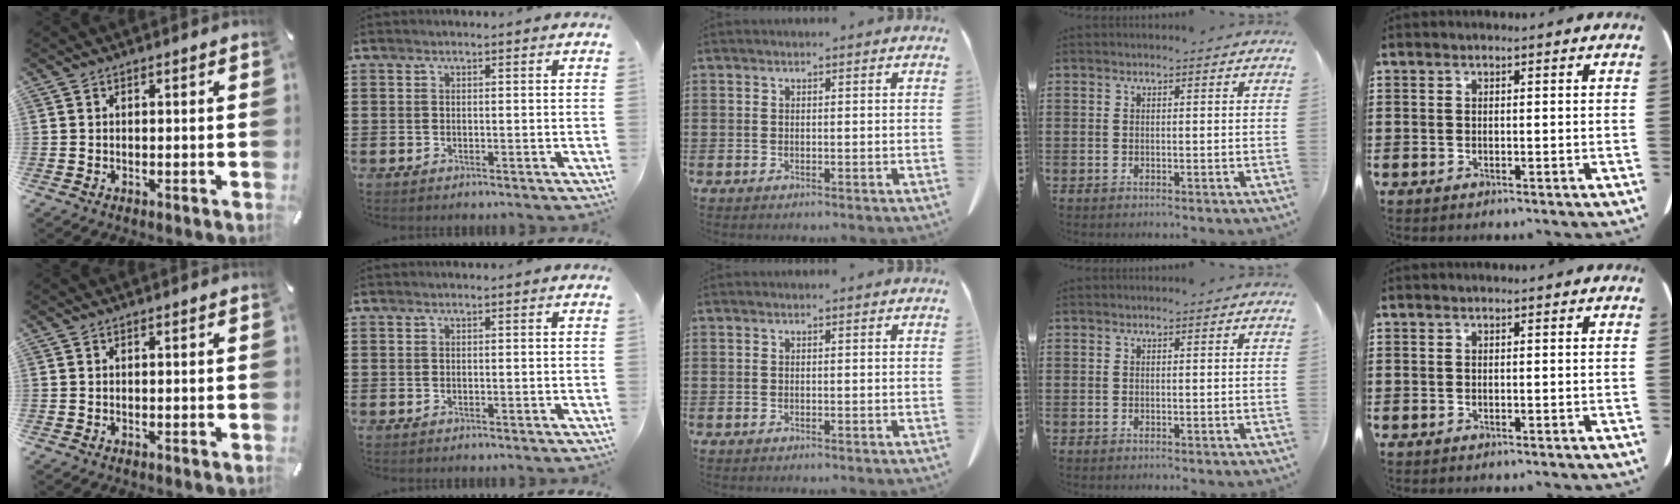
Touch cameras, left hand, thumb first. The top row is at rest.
{}